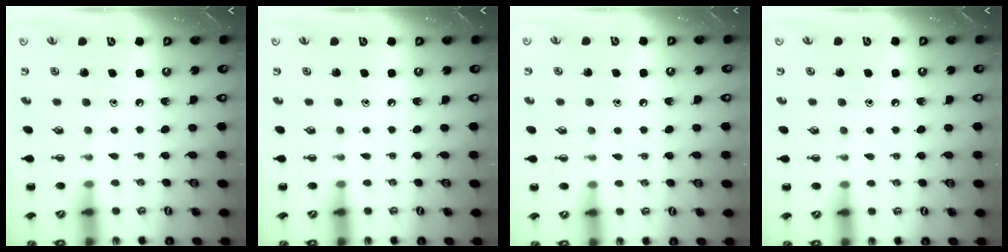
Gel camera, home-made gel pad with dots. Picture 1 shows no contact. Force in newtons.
{"total": 0.0}
{"total": 5.0, "press": 4.8, "slide": 1.4}
{"total": 5.7, "press": 5.4, "slide": 1.8}